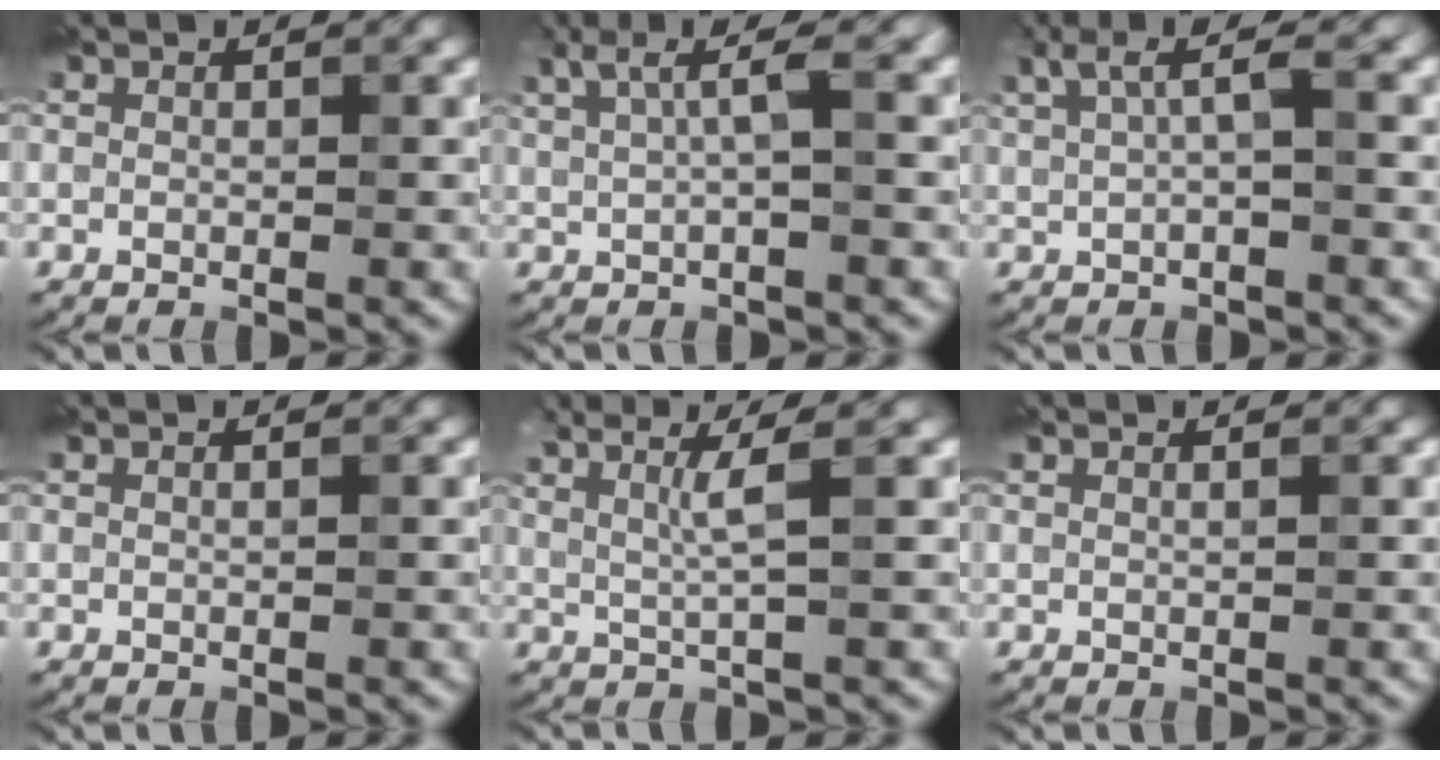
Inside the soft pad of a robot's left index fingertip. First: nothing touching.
{"total": 3.9, "force": [1.4, 0.8, 3.5], "torque": [-0.059, 0.008, 0.025]}
{"total": 3.5, "force": [1.2, 0.8, 3.2], "torque": [-0.053, 0.007, 0.021]}
{"total": 0.5, "force": [0.4, 0.2, 0.3], "torque": [-0.001, -0.001, -0.001]}
{"total": 4.2, "force": [1.8, 0.6, 3.8], "torque": [-0.067, 0.008, 0.038]}
{"total": 1.2, "force": [0.7, 0.5, 0.7], "torque": [-0.003, -0.002, -0.002]}